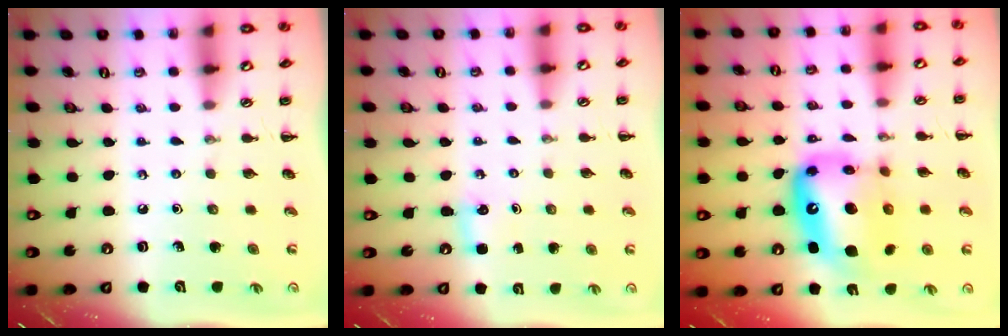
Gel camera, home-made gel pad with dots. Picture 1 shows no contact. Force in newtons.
{"total": 2.5, "press": 2.4, "slide": 0.8}
{"total": 16.9, "press": 16.3, "slide": 4.5}